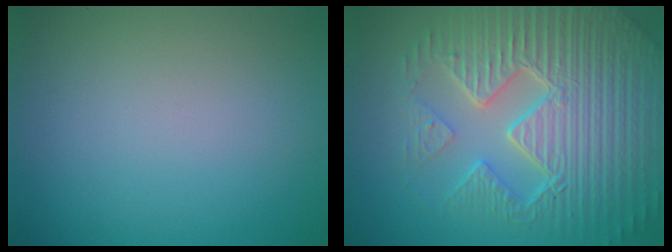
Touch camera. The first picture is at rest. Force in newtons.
{"total": 9.5, "press": 6.7, "slide": 6.7}